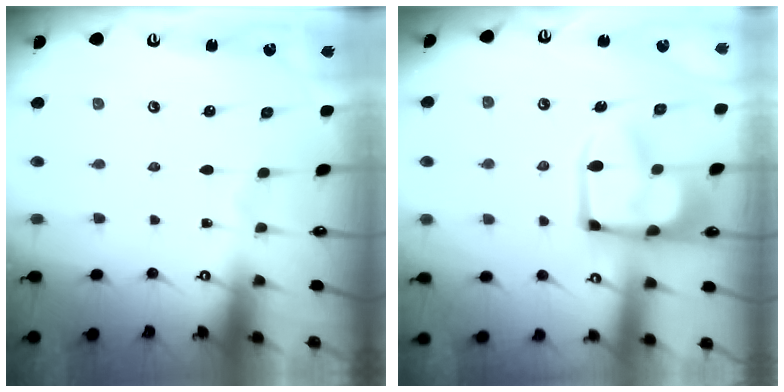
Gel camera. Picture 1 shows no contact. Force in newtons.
{"total": 12.1, "press": 12.0, "slide": 1.4}